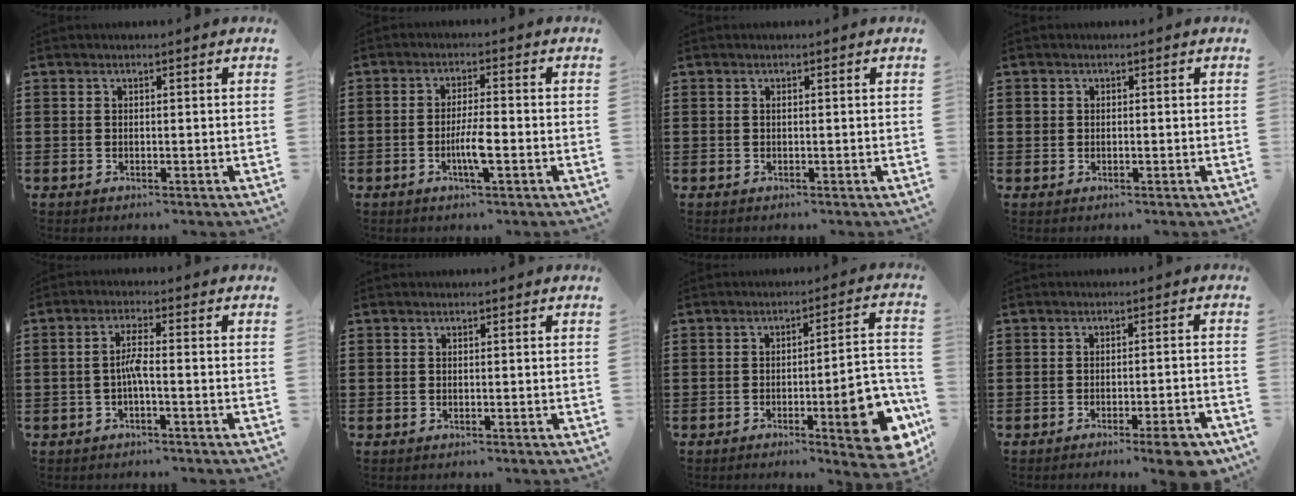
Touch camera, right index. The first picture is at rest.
{"total": 4.5, "force": [-1.5, 0.7, 4.2], "torque": [-0.077, -0.001, -0.029]}
{"total": 0.0}
{"total": 0.6, "force": [0.0, 0.6, 0.2], "torque": [-0.006, 0.004, 0.000]}
{"total": 3.2, "force": [-0.9, 0.3, 3.0], "torque": [-0.066, -0.002, -0.021]}
{"total": 0.0}
{"total": 11.3, "force": [-4.6, 2.6, 10.0], "torque": [-0.132, -0.005, -0.076]}
{"total": 4.8, "force": [-3.5, 0.0, 3.3], "torque": [-0.051, -0.010, -0.059]}